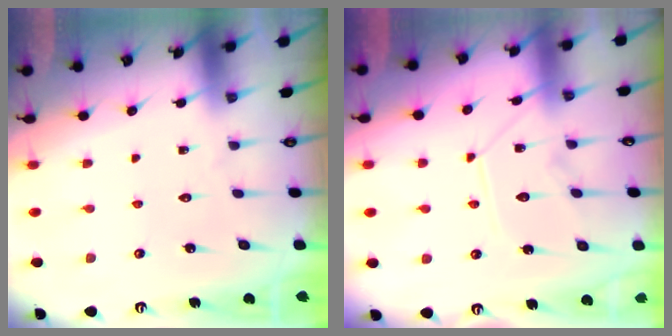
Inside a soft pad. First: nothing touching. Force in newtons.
{"total": 10.4, "press": 10.4, "slide": 0.8}